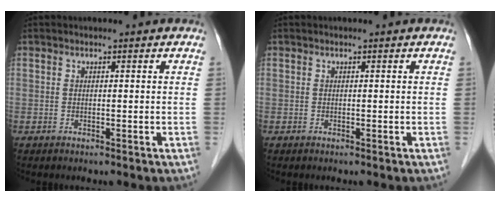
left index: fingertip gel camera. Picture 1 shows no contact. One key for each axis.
{"total": 0.0}